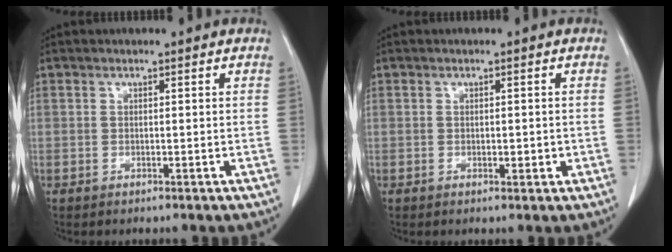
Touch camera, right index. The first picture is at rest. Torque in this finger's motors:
{"motor_torque": [0.02, 0.07, -0.02, 0.04]}